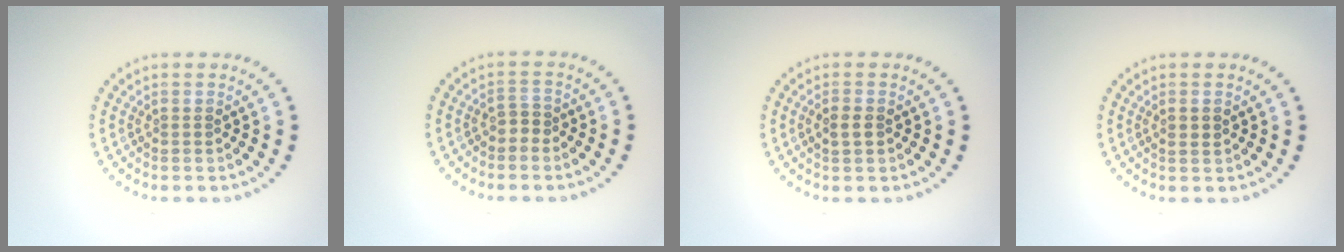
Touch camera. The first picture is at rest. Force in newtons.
{"total": 1.0, "press": 0.8, "slide": 0.5}
{"total": 1.3, "press": 1.3, "slide": 0.1}
{"total": 1.0, "press": 0.9, "slide": 0.4}